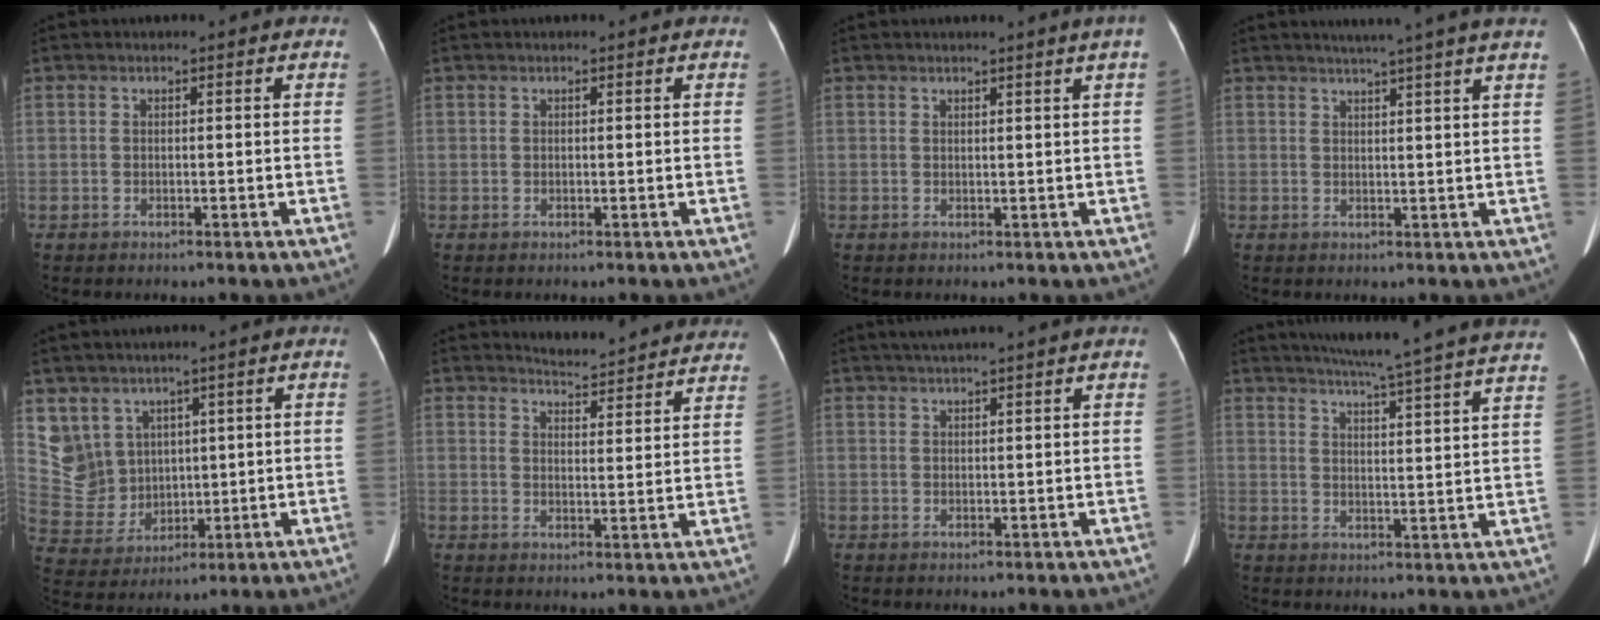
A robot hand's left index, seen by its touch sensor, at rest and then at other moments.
{"total": 0.0}
{"total": 1.9, "force": [1.2, -0.8, 1.2], "torque": [-0.013, -0.014, 0.016]}
{"total": 8.2, "force": [6.7, -1.5, 4.5], "torque": [-0.057, 0.015, 0.068]}
{"total": 8.8, "force": [5.0, 7.3, 0.4], "torque": [-0.027, 0.008, 0.124]}
{"total": 14.1, "force": [13.8, 1.2, 2.6], "torque": [-0.021, -0.037, 0.150]}
{"total": 4.4, "force": [3.5, -1.1, 2.4], "torque": [-0.035, 0.022, 0.059]}
{"total": 21.5, "force": [19.1, -1.7, 9.8], "torque": [-0.153, -0.037, 0.237]}